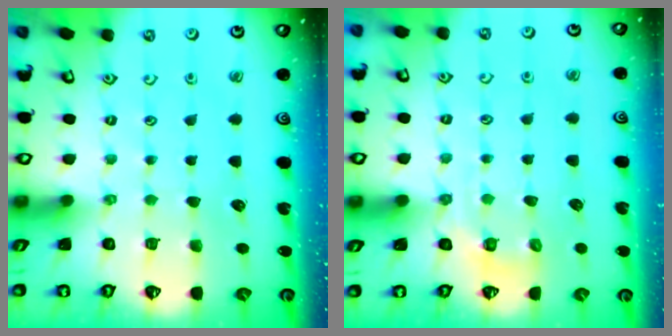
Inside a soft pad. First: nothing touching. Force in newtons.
{"total": 4.0, "press": 3.6, "slide": 1.7}